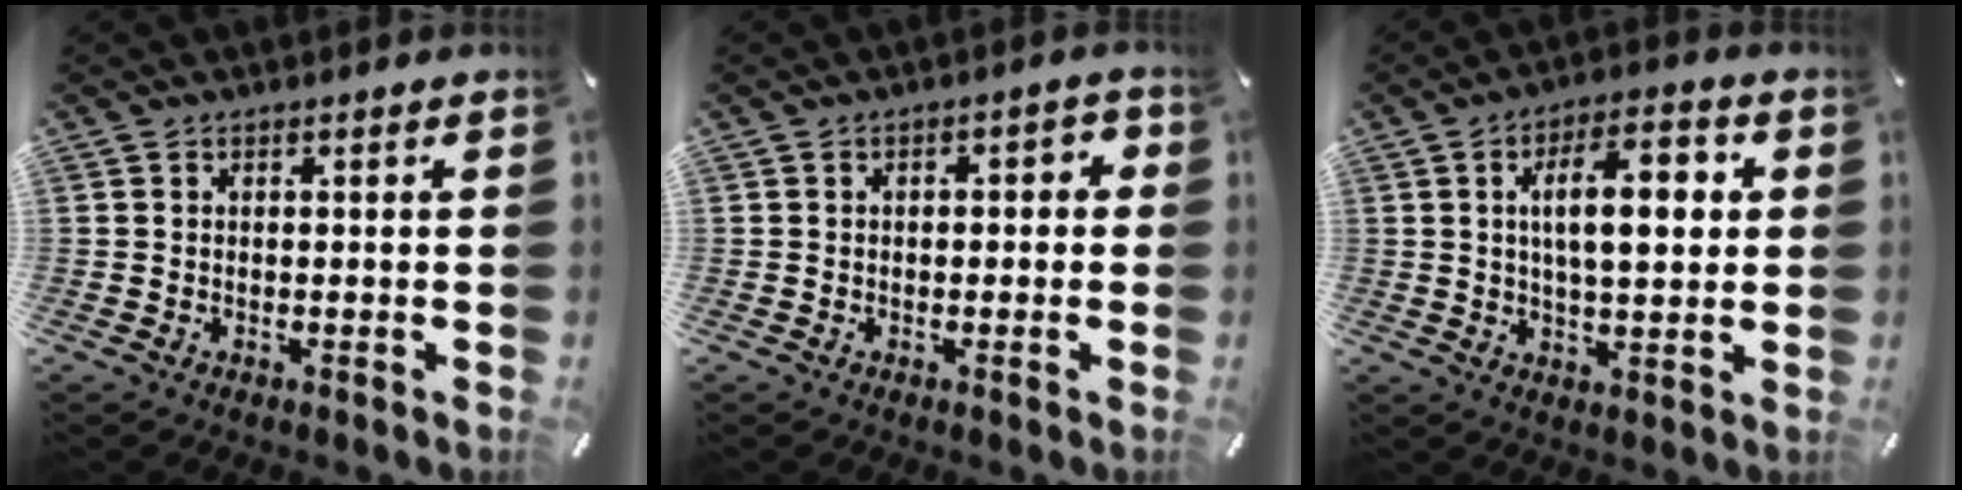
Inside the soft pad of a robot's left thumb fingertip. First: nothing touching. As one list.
[{"total": 2.3, "force": [-0.8, 1.5, 1.6], "torque": [-0.029, 0.012, -0.018]}, {"total": 12.6, "force": [2.8, 5.8, 10.9], "torque": [-0.177, -0.001, 0.039]}]